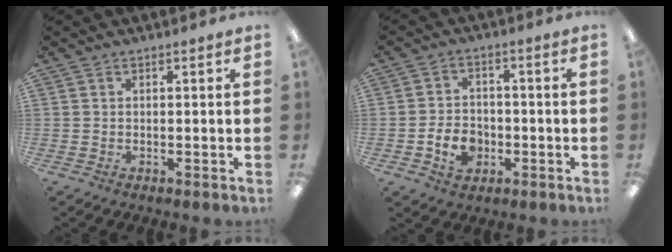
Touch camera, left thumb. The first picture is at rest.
{"total": 6.9, "force": [-2.5, 5.0, 3.9], "torque": [-0.081, 0.013, -0.044]}